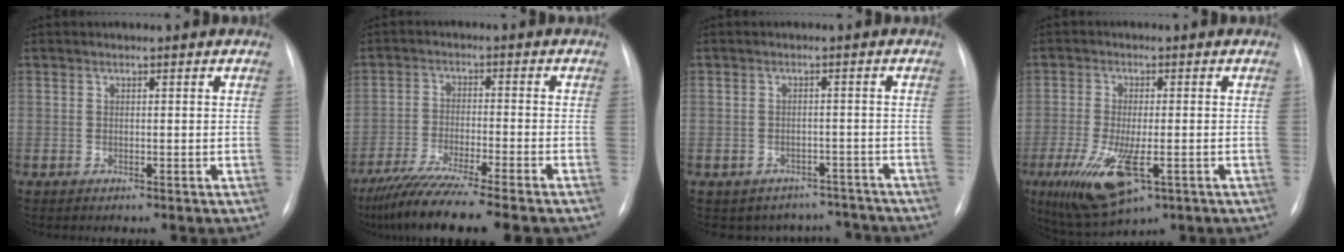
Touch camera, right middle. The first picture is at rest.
{"total": 13.1, "force": [-10.6, -0.3, 7.7], "torque": [-0.126, -0.041, -0.170]}
{"total": 7.5, "force": [-6.4, 3.9, -0.5], "torque": [0.025, 0.032, -0.072]}
{"total": 9.9, "force": [-4.0, 3.1, 8.5], "torque": [-0.168, -0.027, -0.060]}